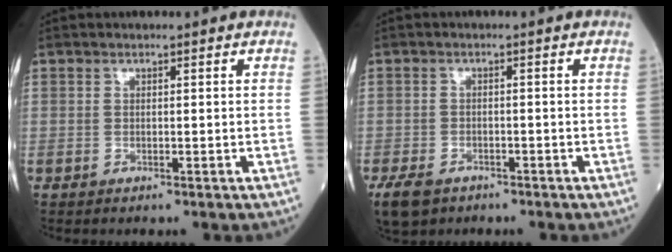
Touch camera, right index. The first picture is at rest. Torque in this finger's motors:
{"motor_torque": [0.32, -0.27, 0.08, 0.07]}